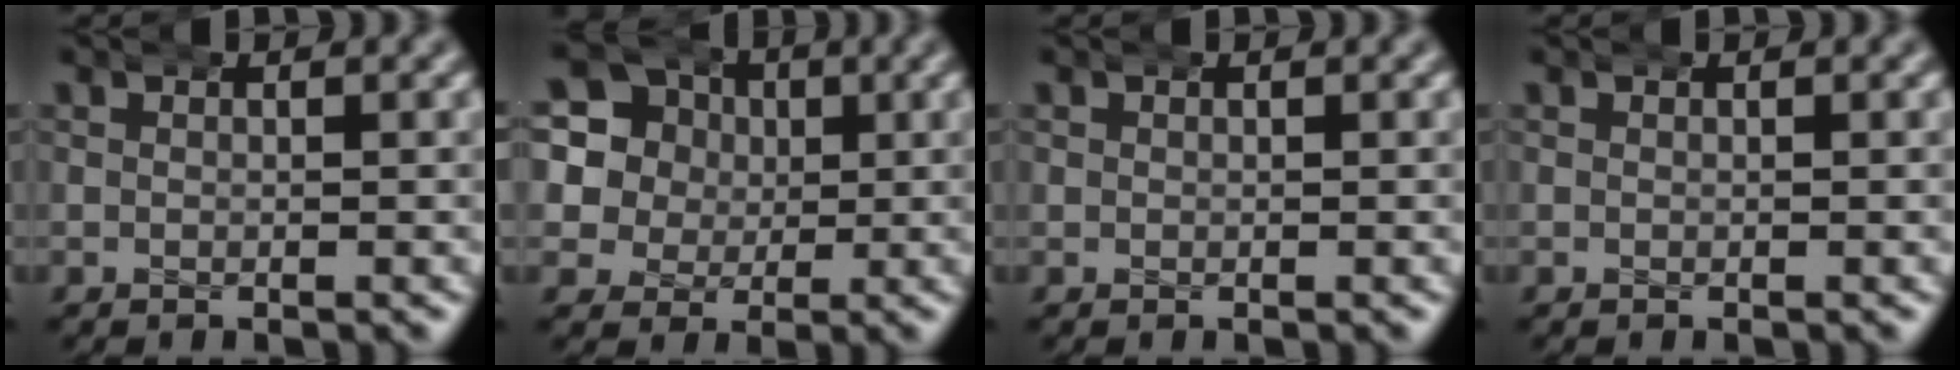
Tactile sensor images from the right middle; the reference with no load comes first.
{"total": 13.2, "force": [2.0, 12.0, 5.1], "torque": [-0.139, -0.021, 0.020]}
{"total": 0.0}
{"total": 0.0}